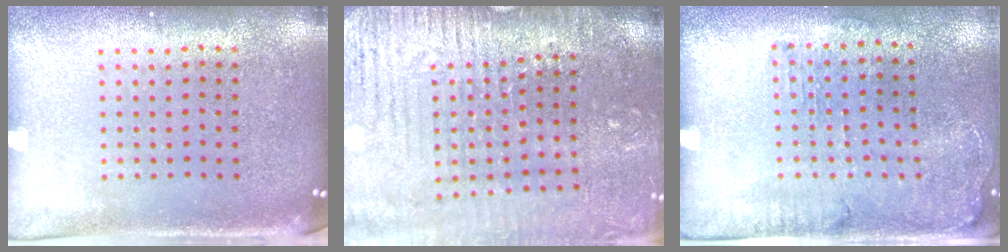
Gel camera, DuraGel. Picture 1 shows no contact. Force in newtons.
{"total": 3.7, "press": 3.7, "slide": 0.5}
{"total": 1.3, "press": 1.2, "slide": 0.5}